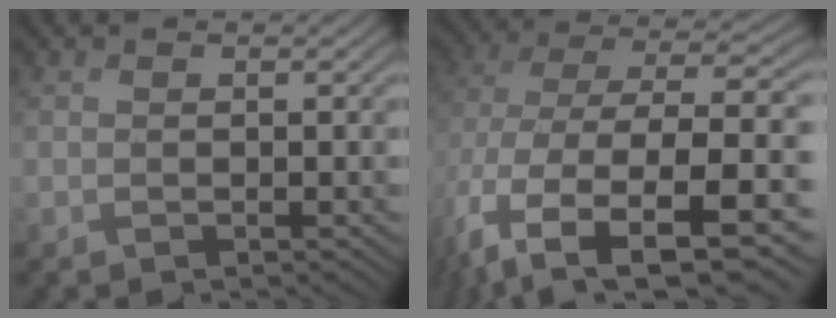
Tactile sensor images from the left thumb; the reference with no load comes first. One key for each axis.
{"total": 14.8, "fx": -3.9, "fy": 8.7, "fz": 11.4, "tx": -0.289, "ty": -0.024, "tz": -0.052}